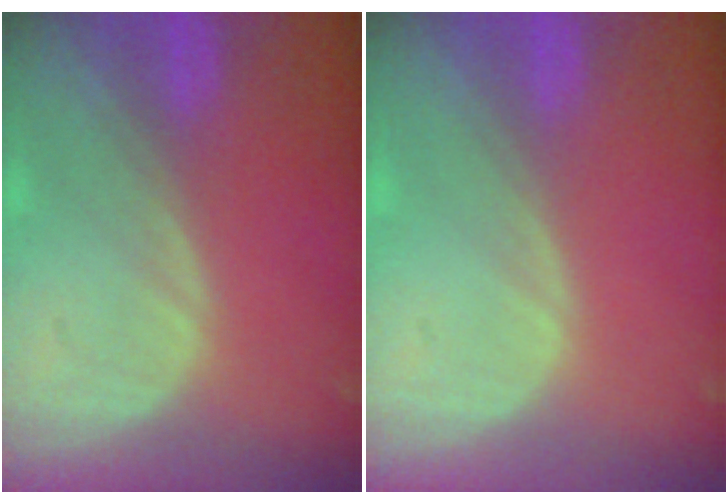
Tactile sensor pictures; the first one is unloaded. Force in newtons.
{"total": 0.0}